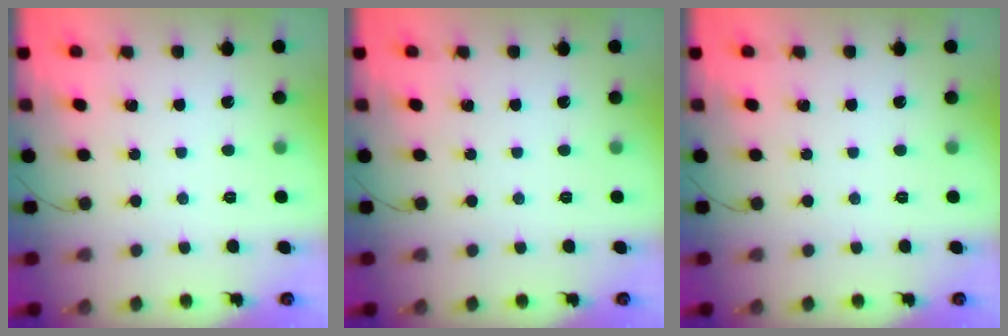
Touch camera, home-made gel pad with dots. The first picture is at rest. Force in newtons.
{"total": 0.0}
{"total": 0.0}